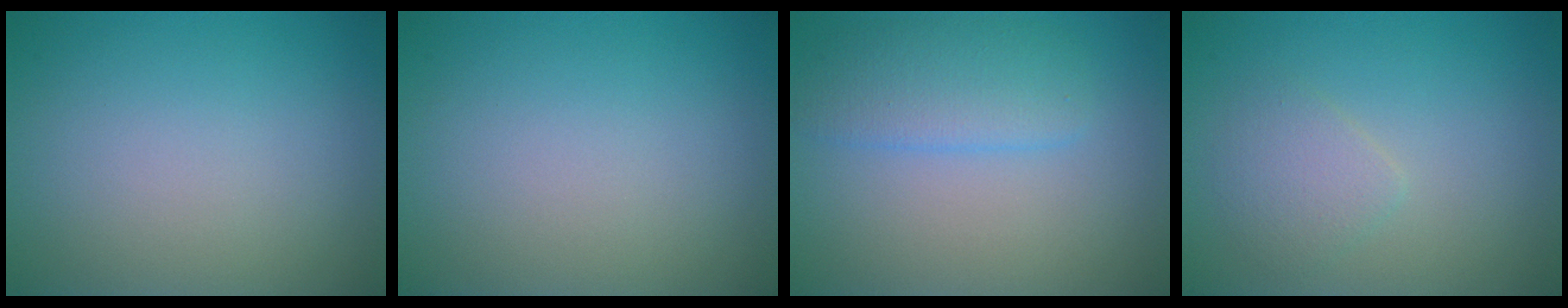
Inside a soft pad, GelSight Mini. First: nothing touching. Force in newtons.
{"total": 0.0}
{"total": 3.4, "press": 3.4, "slide": 0.1}
{"total": 1.9, "press": 1.9, "slide": 0.1}